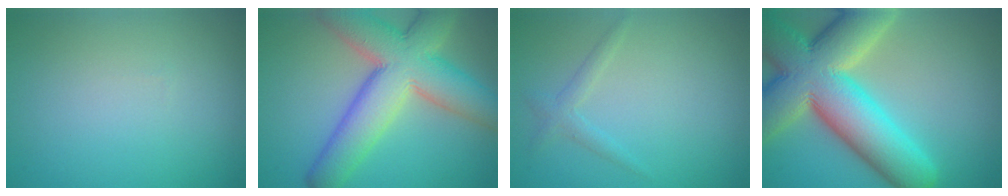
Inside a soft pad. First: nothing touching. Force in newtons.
{"total": 10.9, "press": 10.9, "slide": 0.6}
{"total": 1.5, "press": 1.5, "slide": 0.1}
{"total": 14.5, "press": 14.4, "slide": 0.9}